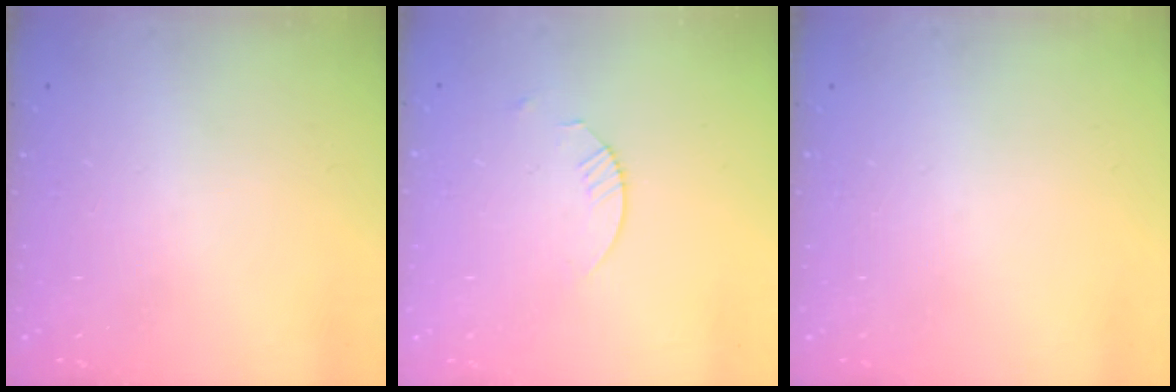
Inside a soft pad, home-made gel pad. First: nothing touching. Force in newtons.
{"total": 1.8, "press": 1.8, "slide": 0.2}
{"total": 0.0}